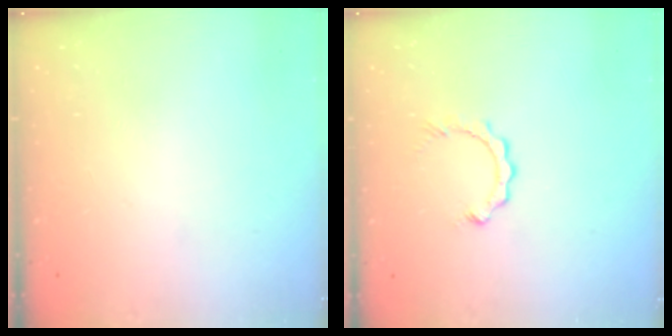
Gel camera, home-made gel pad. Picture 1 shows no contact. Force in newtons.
{"total": 2.5, "press": 2.5, "slide": 0.3}